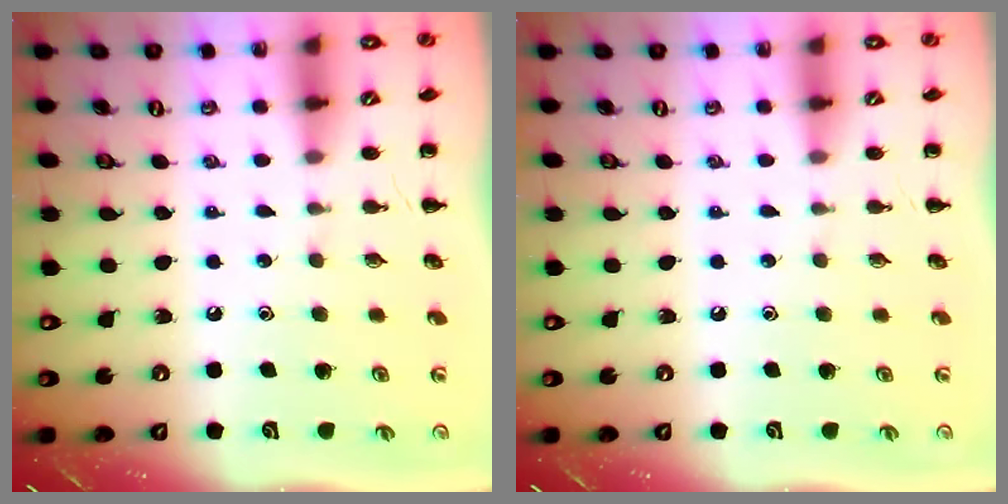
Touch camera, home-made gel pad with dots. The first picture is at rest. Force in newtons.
{"total": 0.0}